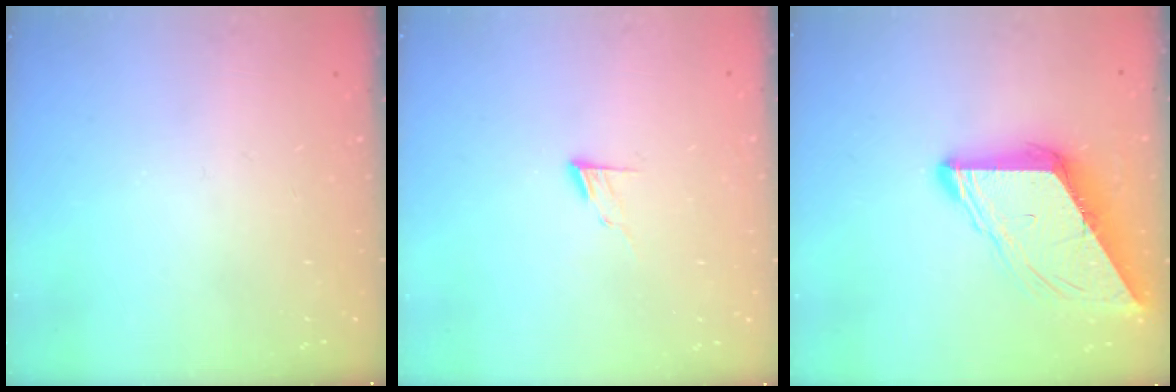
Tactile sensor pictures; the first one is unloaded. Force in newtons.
{"total": 6.0, "press": 5.9, "slide": 0.6}
{"total": 10.3, "press": 10.3, "slide": 1.1}